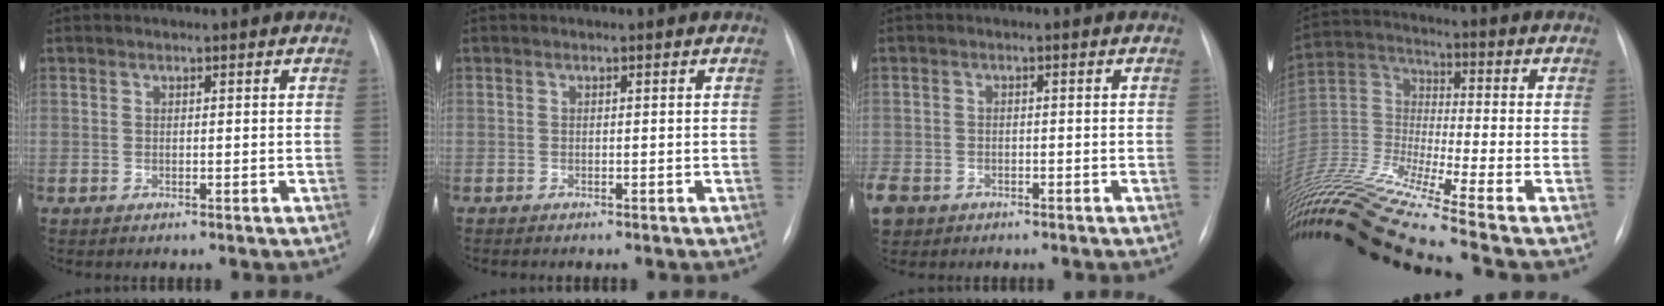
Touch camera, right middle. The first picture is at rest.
{"total": 0.9, "force": [-0.7, -0.1, 0.5], "torque": [-0.010, -0.004, -0.008]}
{"total": 8.7, "force": [-4.7, 6.8, 2.8], "torque": [-0.094, -0.003, -0.073]}
{"total": 23.9, "force": [-19.2, -1.1, 14.2], "torque": [-0.321, -0.019, -0.355]}